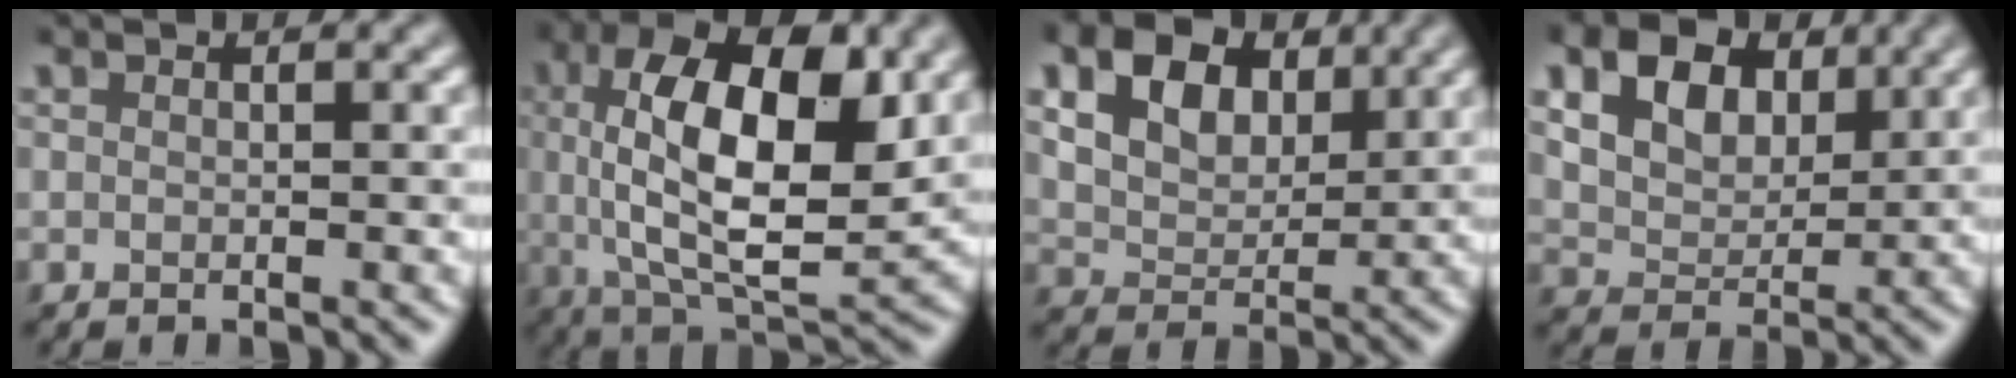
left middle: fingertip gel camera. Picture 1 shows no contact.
{"total": 12.9, "force": [2.7, 6.0, 11.2], "torque": [-0.191, 0.005, 0.041]}
{"total": 9.5, "force": [4.4, 6.5, 5.5], "torque": [-0.113, 0.027, 0.068]}
{"total": 10.6, "force": [5.0, 7.2, 5.9], "torque": [-0.116, 0.030, 0.078]}